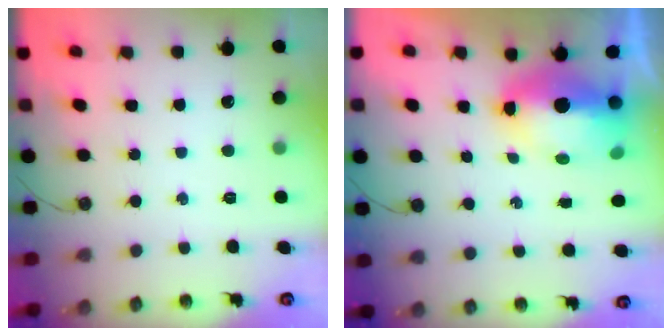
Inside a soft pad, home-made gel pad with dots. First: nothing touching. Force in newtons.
{"total": 10.4, "press": 10.3, "slide": 1.1}